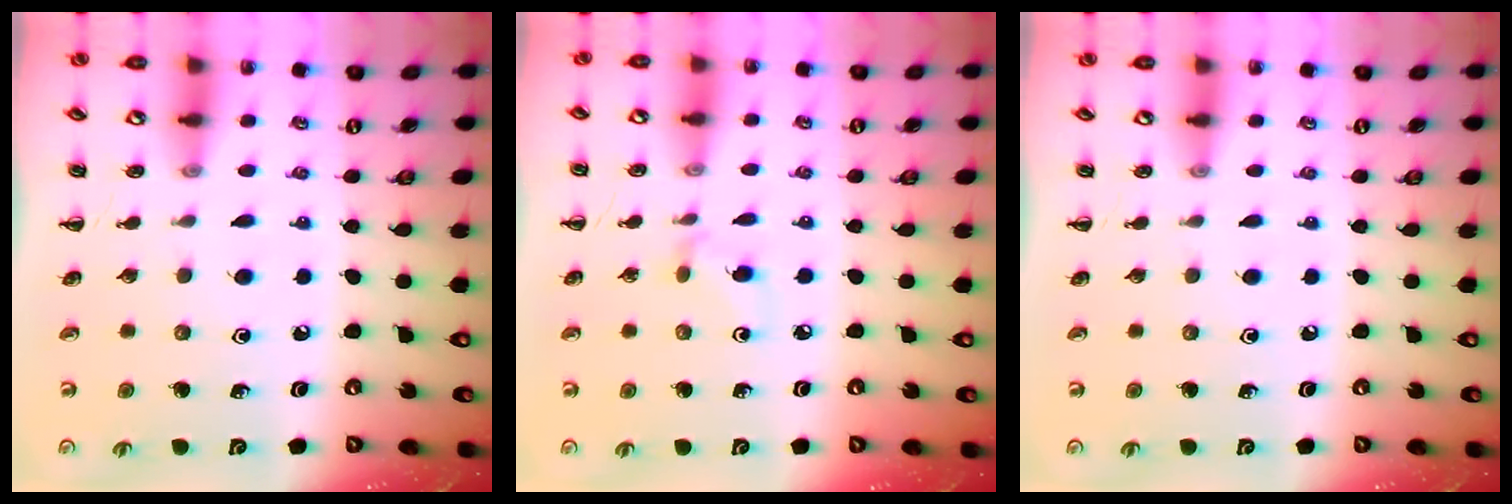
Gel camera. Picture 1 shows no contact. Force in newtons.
{"total": 2.7, "press": 2.5, "slide": 1.0}
{"total": 0.0}